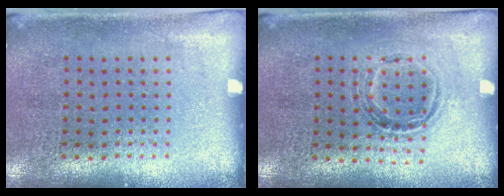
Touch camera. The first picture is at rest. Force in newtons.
{"total": 1.1, "press": 1.0, "slide": 0.4}